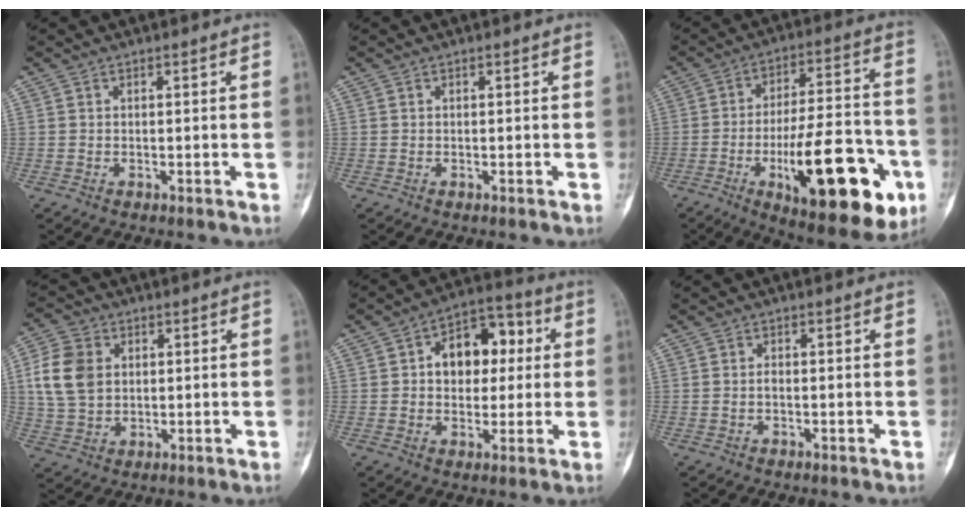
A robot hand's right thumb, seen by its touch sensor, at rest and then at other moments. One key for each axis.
{"total": 0.0}
{"total": 25.9, "fx": -9.3, "fy": 9.1, "fz": 22.4, "tx": -0.299, "ty": 0.029, "tz": -0.127}
{"total": 10.3, "fx": 2.0, "fy": 7.8, "fz": 6.4, "tx": -0.116, "ty": 0.002, "tz": 0.039}
{"total": 12.5, "fx": 2.2, "fy": 8.6, "fz": 8.8, "tx": -0.084, "ty": 0.023, "tz": 0.025}
{"total": 0.9, "fx": -0.1, "fy": 0.5, "fz": 0.7, "tx": -0.015, "ty": 0.001, "tz": -0.003}